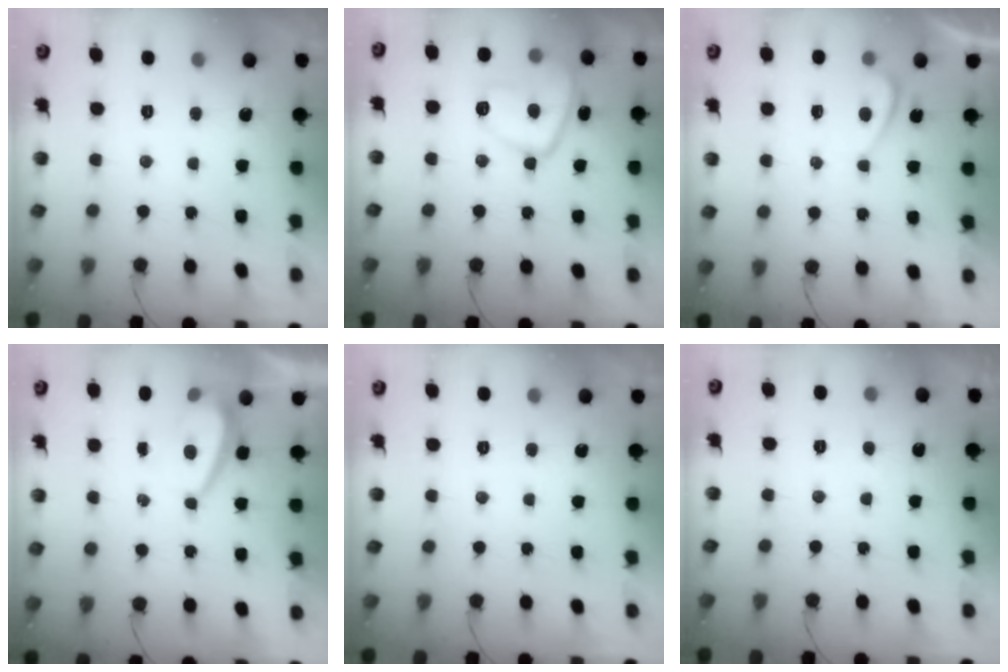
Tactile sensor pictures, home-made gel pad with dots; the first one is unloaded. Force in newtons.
{"total": 10.8, "press": 10.8, "slide": 1.3}
{"total": 0.0}
{"total": 1.7, "press": 1.6, "slide": 0.6}
{"total": 0.0}
{"total": 1.1, "press": 1.0, "slide": 0.4}